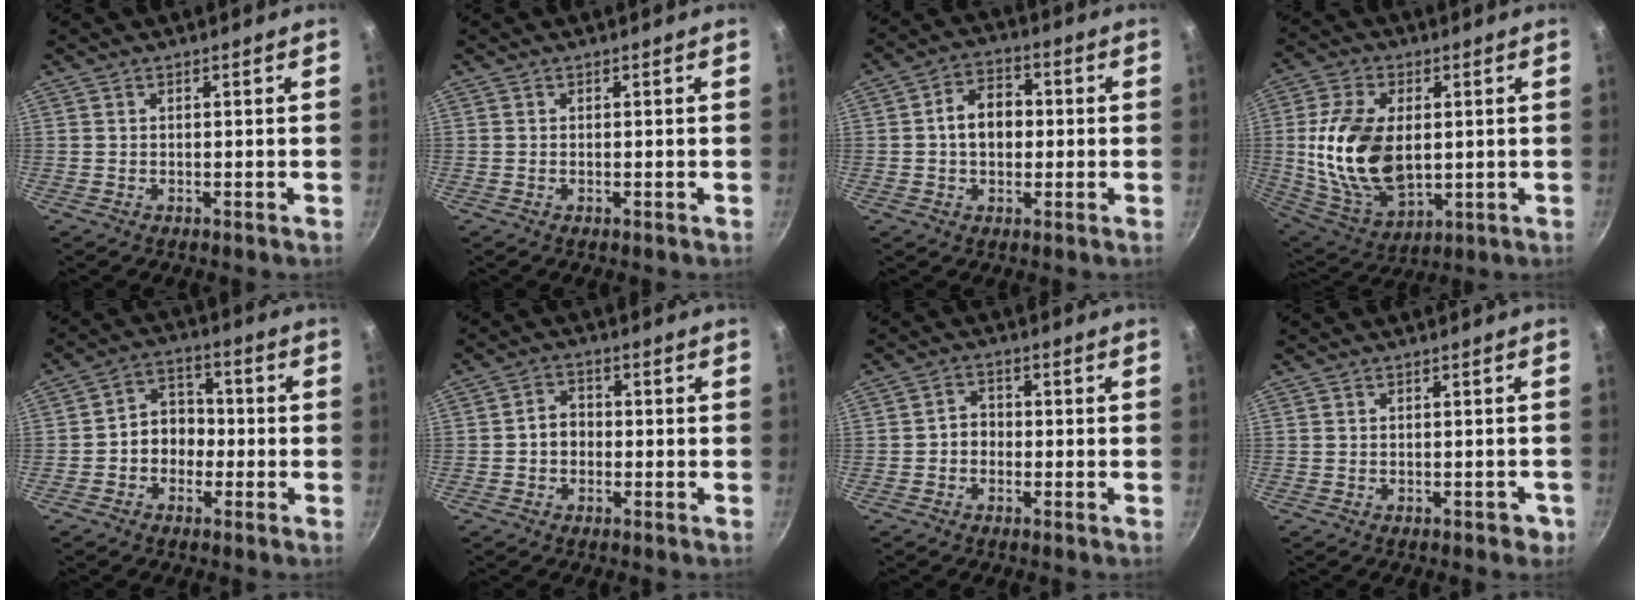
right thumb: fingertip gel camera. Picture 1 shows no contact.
{"total": 0.0}
{"total": 8.3, "force": [0.1, 6.1, 5.7], "torque": [-0.062, 0.020, -0.007]}
{"total": 18.5, "force": [1.0, 11.3, 14.6], "torque": [-0.266, -0.010, 0.032]}
{"total": 7.7, "force": [-1.5, 6.3, 4.2], "torque": [-0.020, 0.030, -0.035]}
{"total": 4.5, "force": [-0.6, 3.6, 2.5], "torque": [-0.019, 0.015, -0.015]}
{"total": 3.5, "force": [-0.8, 2.9, 1.7], "torque": [-0.008, 0.015, -0.017]}
{"total": 2.1, "force": [-0.9, 1.3, 1.3], "torque": [0.004, 0.019, 0.001]}